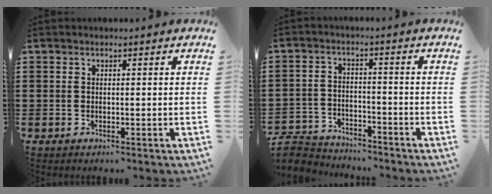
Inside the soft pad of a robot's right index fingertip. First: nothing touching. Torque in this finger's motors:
{"motor_torque": [-1.04, 1.10, -1.05, -0.21]}